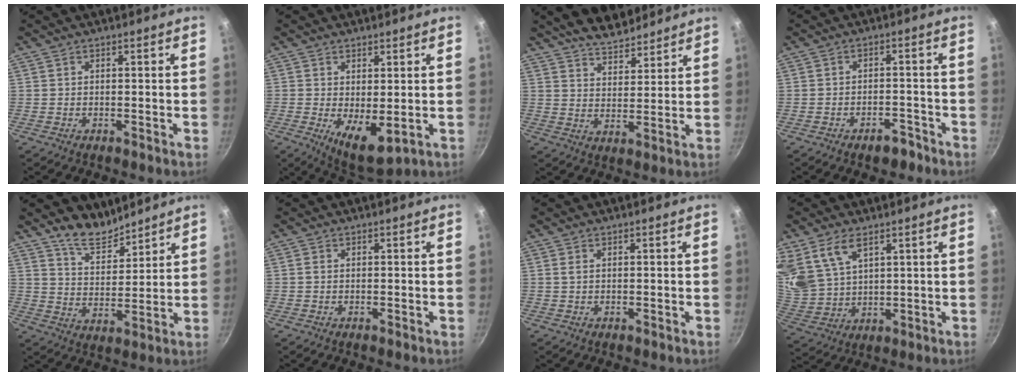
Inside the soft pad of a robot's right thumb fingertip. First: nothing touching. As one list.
[{"total": 7.9, "force": [-0.1, 3.6, 7.0], "torque": [-0.093, -0.022, 0.012]}, {"total": 9.8, "force": [8.3, 3.7, 3.5], "torque": [-0.031, -0.042, 0.137]}, {"total": 3.9, "force": [-2.8, 2.0, 2.0], "torque": [-0.013, 0.027, -0.029]}, {"total": 7.7, "force": [6.7, 3.2, 2.1], "torque": [-0.011, -0.059, 0.118]}, {"total": 0.7, "force": [0.0, 0.6, 0.4], "torque": [-0.007, 0.003, 0.000]}, {"total": 0.9, "force": [0.3, 0.5, 0.6], "torque": [-0.013, 0.001, 0.004]}, {"total": 10.8, "force": [6.2, 6.4, 6.1], "torque": [-0.104, -0.032, 0.138]}]